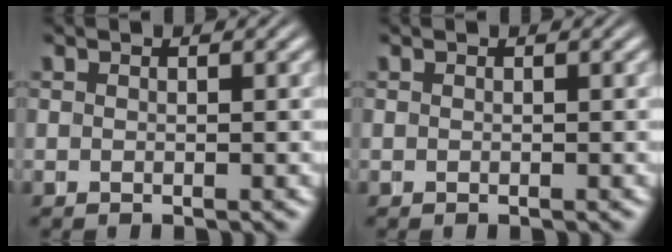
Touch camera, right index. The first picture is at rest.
{"total": 0.0}